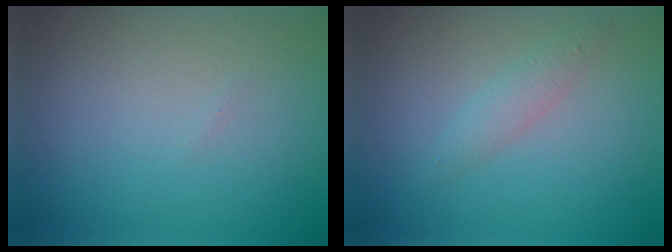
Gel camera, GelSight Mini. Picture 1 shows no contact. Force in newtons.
{"total": 1.6, "press": 1.6, "slide": 0.0}